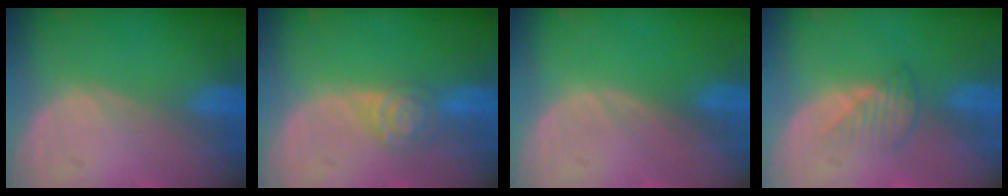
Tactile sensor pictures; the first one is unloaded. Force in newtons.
{"total": 4.3, "press": 4.0, "slide": 1.7}
{"total": 0.0}
{"total": 2.7, "press": 2.6, "slide": 0.5}